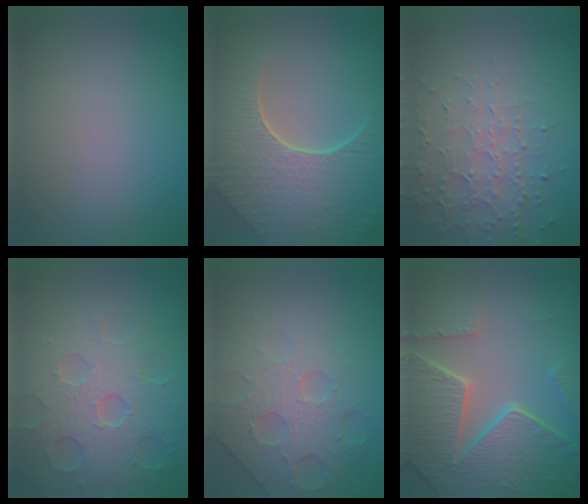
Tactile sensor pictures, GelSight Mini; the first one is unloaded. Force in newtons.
{"total": 8.8, "press": 6.3, "slide": 6.1}
{"total": 4.5, "press": 3.3, "slide": 3.1}
{"total": 7.0, "press": 5.5, "slide": 4.3}
{"total": 4.4, "press": 4.2, "slide": 1.4}
{"total": 8.4, "press": 6.2, "slide": 5.8}